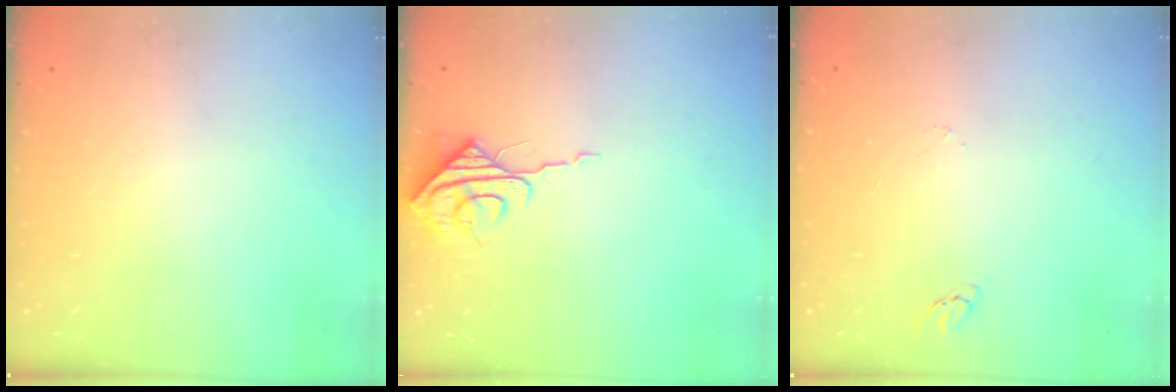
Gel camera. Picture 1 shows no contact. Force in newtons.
{"total": 7.9, "press": 7.8, "slide": 0.7}
{"total": 2.2, "press": 2.2, "slide": 0.2}